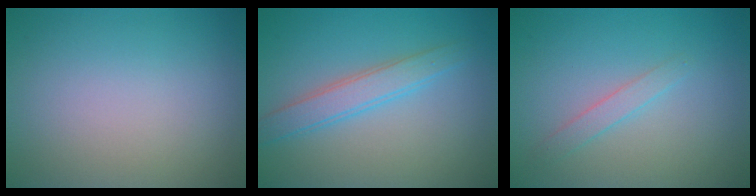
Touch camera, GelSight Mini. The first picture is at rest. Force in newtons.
{"total": 2.9, "press": 2.9, "slide": 0.1}
{"total": 1.4, "press": 1.4, "slide": 0.1}